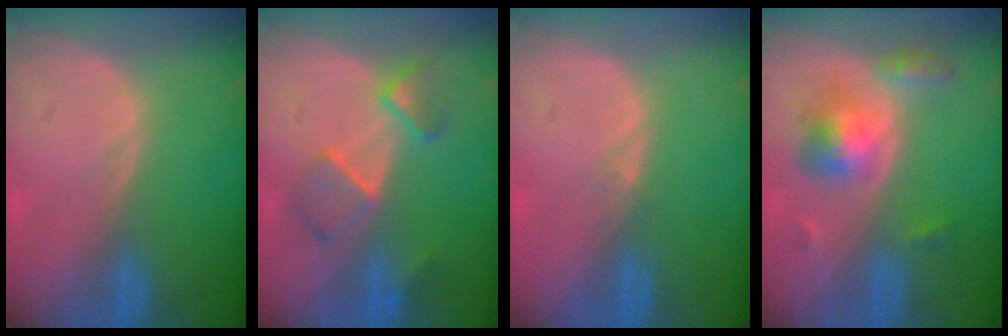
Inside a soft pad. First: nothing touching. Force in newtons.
{"total": 5.6, "press": 5.6, "slide": 0.6}
{"total": 0.6, "press": 0.5, "slide": 0.4}
{"total": 5.5, "press": 5.5, "slide": 0.2}